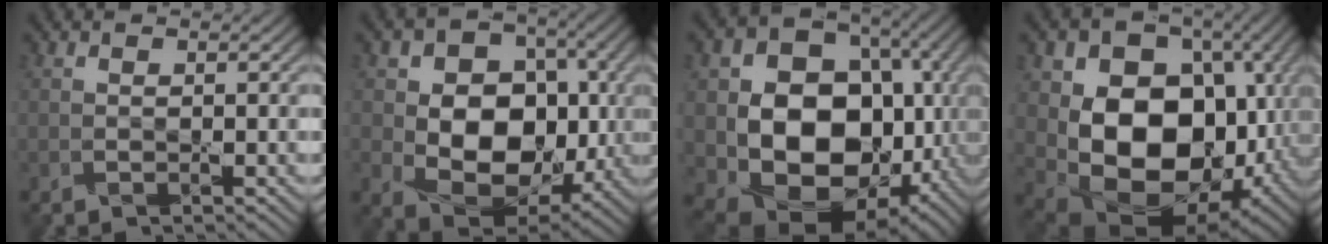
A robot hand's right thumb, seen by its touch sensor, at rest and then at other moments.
{"total": 13.3, "force": [-0.4, 9.9, 8.9], "torque": [-0.151, -0.011, -0.008]}
{"total": 16.6, "force": [-1.6, 12.9, 10.4], "torque": [-0.182, -0.048, -0.015]}
{"total": 16.2, "force": [-0.2, 12.1, 10.8], "torque": [-0.195, -0.041, 0.007]}